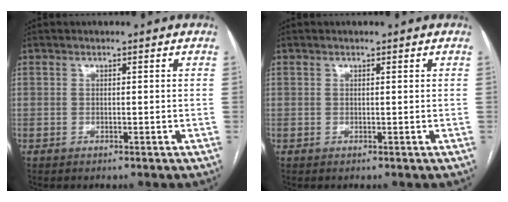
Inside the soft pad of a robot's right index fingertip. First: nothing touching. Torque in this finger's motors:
{"motor_torque": [-0.05, -0.01, 0.05, 0.01]}